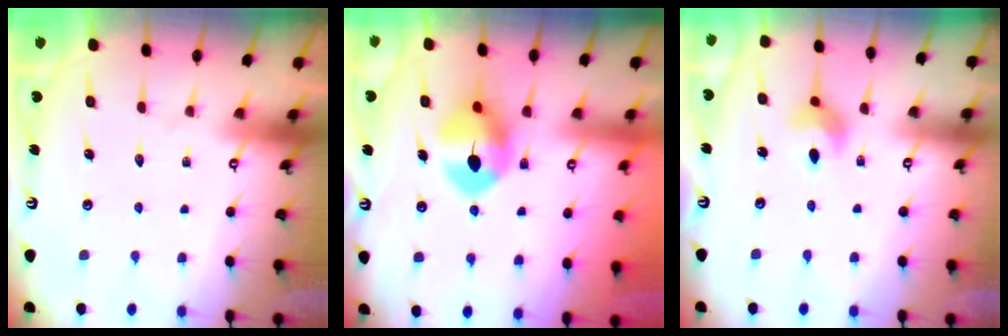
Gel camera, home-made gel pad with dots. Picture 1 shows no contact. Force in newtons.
{"total": 9.7, "press": 9.7, "slide": 0.5}
{"total": 7.9, "press": 7.6, "slide": 2.1}